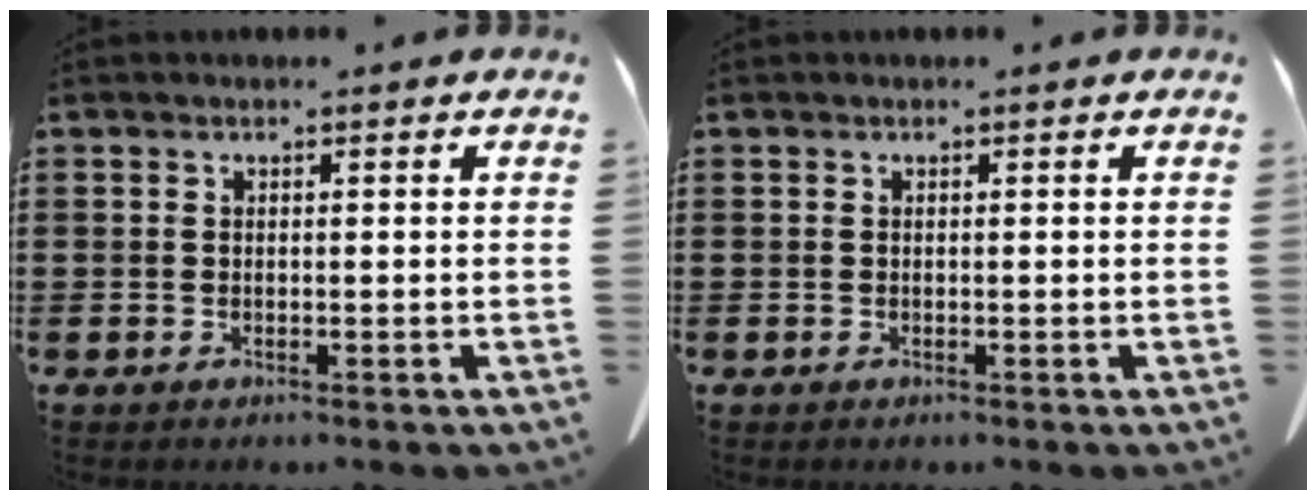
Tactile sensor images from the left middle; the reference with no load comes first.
{"total": 0.0}